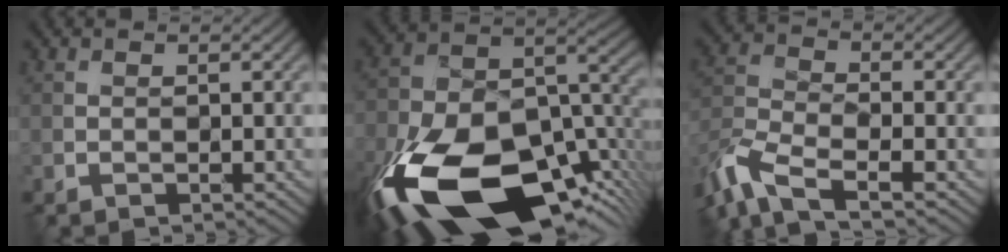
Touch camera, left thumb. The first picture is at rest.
{"total": 21.9, "force": [-11.3, 10.9, 15.3], "torque": [-0.347, -0.064, -0.150]}
{"total": 8.2, "force": [-6.0, 2.7, 4.8], "torque": [-0.116, -0.016, -0.133]}